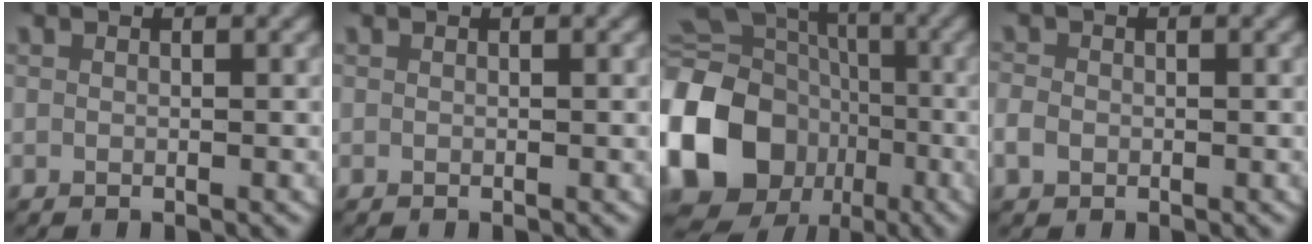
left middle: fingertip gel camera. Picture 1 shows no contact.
{"total": 0.0}
{"total": 18.1, "force": [-3.2, 15.9, 8.1], "torque": [-0.185, -0.049, -0.055]}
{"total": 1.7, "force": [-0.6, 1.5, 0.6], "torque": [-0.024, -0.001, -0.013]}